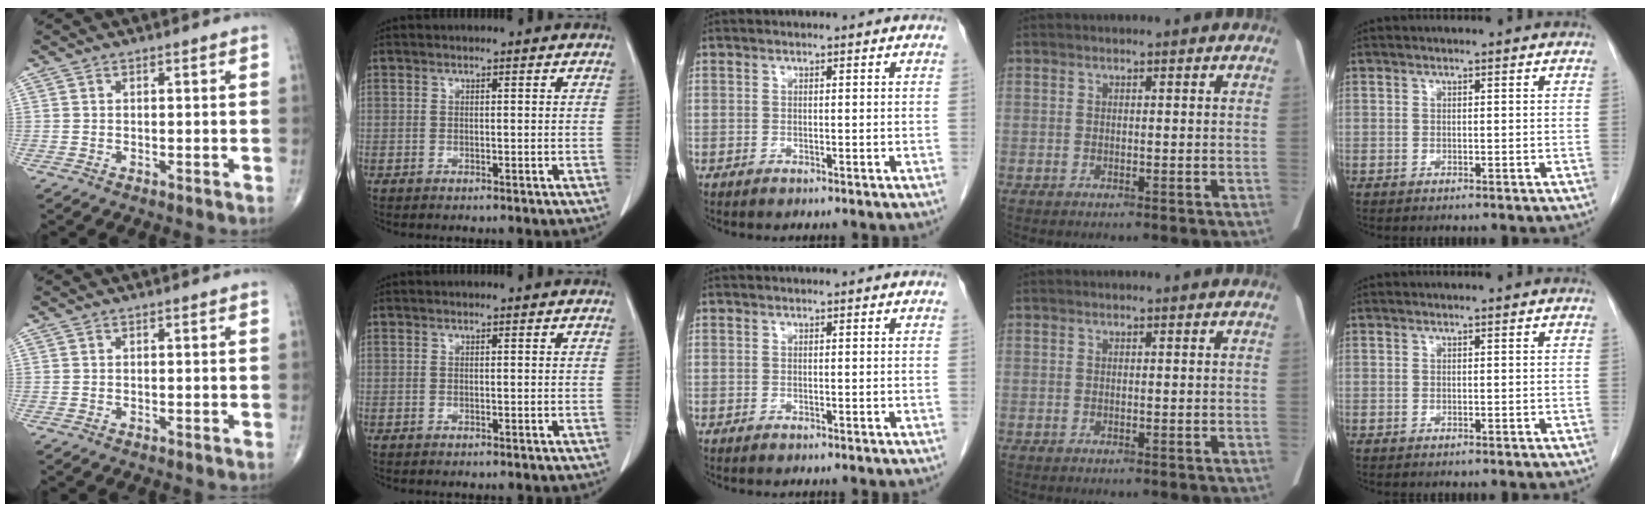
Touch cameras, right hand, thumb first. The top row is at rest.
{}